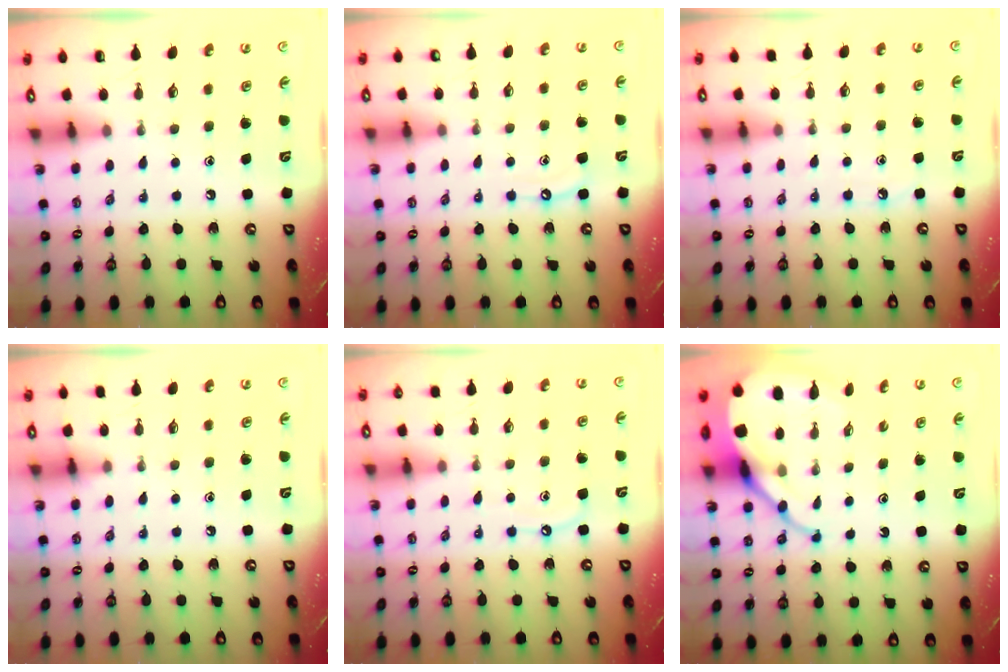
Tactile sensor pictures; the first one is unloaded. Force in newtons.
{"total": 5.2, "press": 5.2, "slide": 0.5}
{"total": 3.5, "press": 3.4, "slide": 0.5}
{"total": 5.2, "press": 5.1, "slide": 0.7}
{"total": 8.2, "press": 8.1, "slide": 0.8}
{"total": 9.2, "press": 9.1, "slide": 1.1}